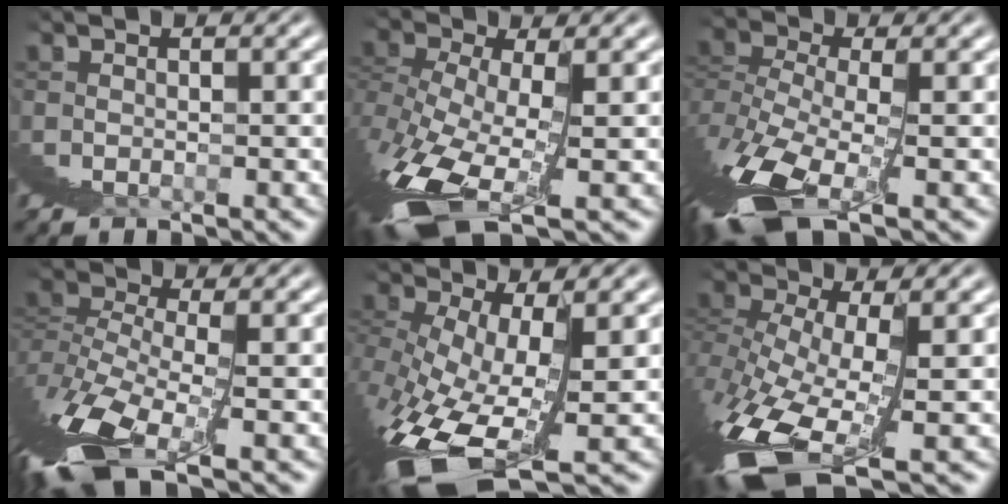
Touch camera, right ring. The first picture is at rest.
{"total": 4.4, "force": [-1.3, 0.6, 4.2], "torque": [-0.075, -0.017, 0.000]}
{"total": 3.9, "force": [-0.1, 0.3, 3.9], "torque": [-0.069, -0.006, 0.008]}
{"total": 3.7, "force": [0.3, -0.1, 3.7], "torque": [-0.061, 0.001, 0.010]}
{"total": 7.1, "force": [-1.6, 2.2, 6.6], "torque": [-0.119, -0.026, 0.004]}
{"total": 6.2, "force": [-3.2, 1.2, 5.2], "torque": [-0.101, -0.028, -0.025]}